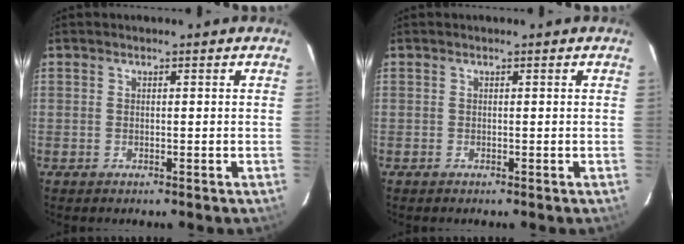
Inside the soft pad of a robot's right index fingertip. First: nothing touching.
{"total": 0.0}